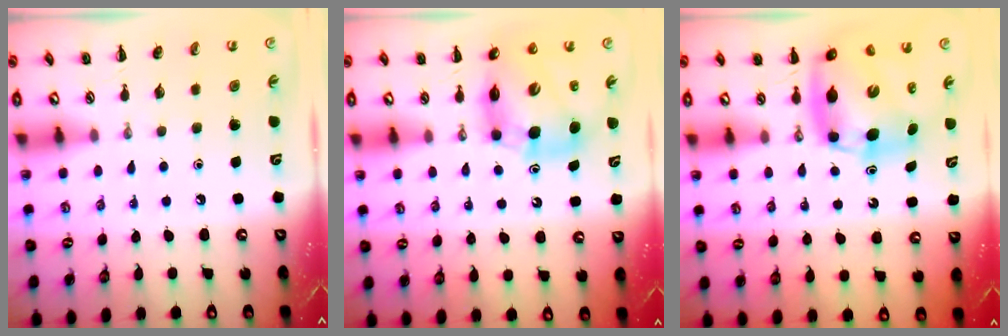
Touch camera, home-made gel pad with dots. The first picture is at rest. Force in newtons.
{"total": 11.2, "press": 10.7, "slide": 3.4}
{"total": 8.4, "press": 8.1, "slide": 2.3}